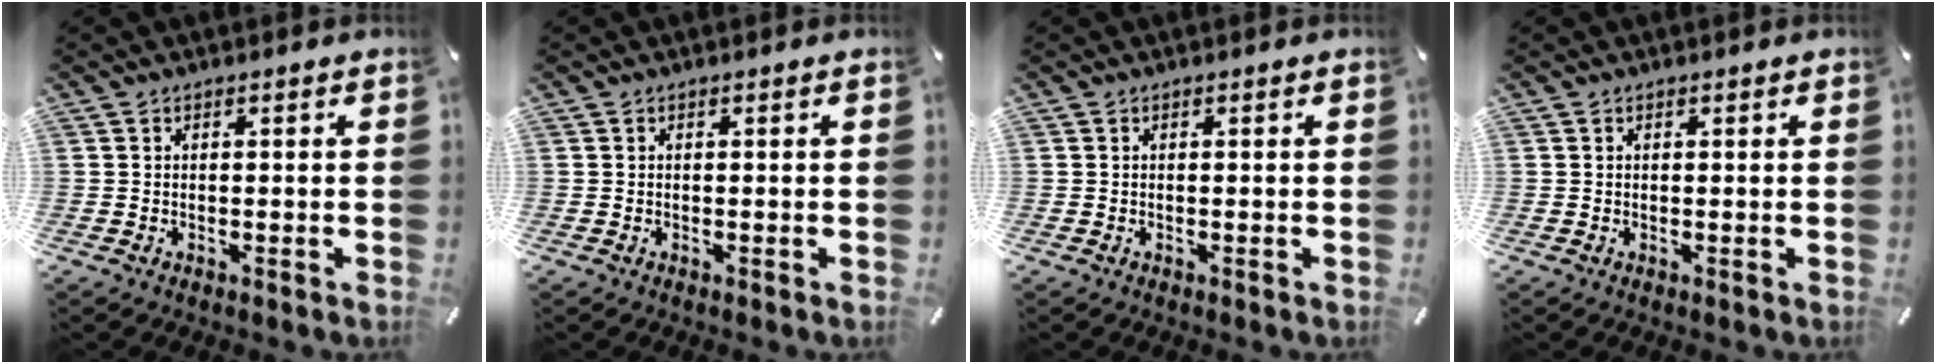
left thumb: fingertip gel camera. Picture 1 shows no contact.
{"total": 0.0}
{"total": 0.0}
{"total": 0.0}